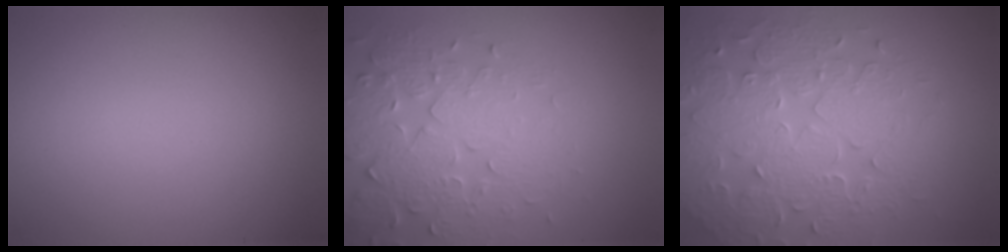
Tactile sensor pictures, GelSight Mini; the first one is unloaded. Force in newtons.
{"total": 4.6, "press": 4.5, "slide": 1.1}
{"total": 8.3, "press": 6.0, "slide": 5.7}